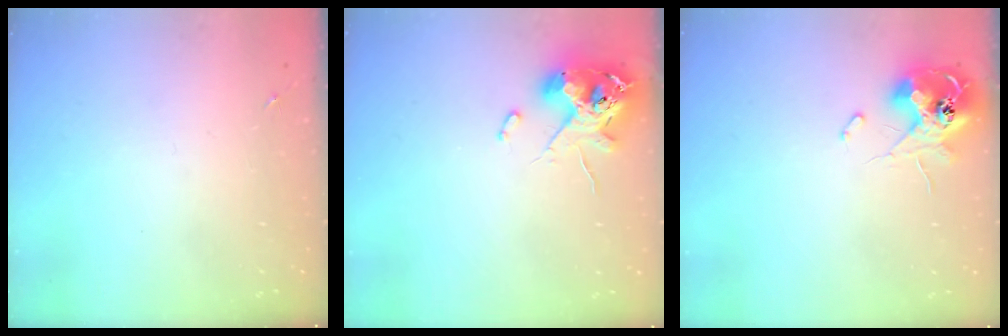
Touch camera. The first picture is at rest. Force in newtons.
{"total": 12.0, "press": 11.9, "slide": 1.9}
{"total": 12.7, "press": 12.6, "slide": 1.5}